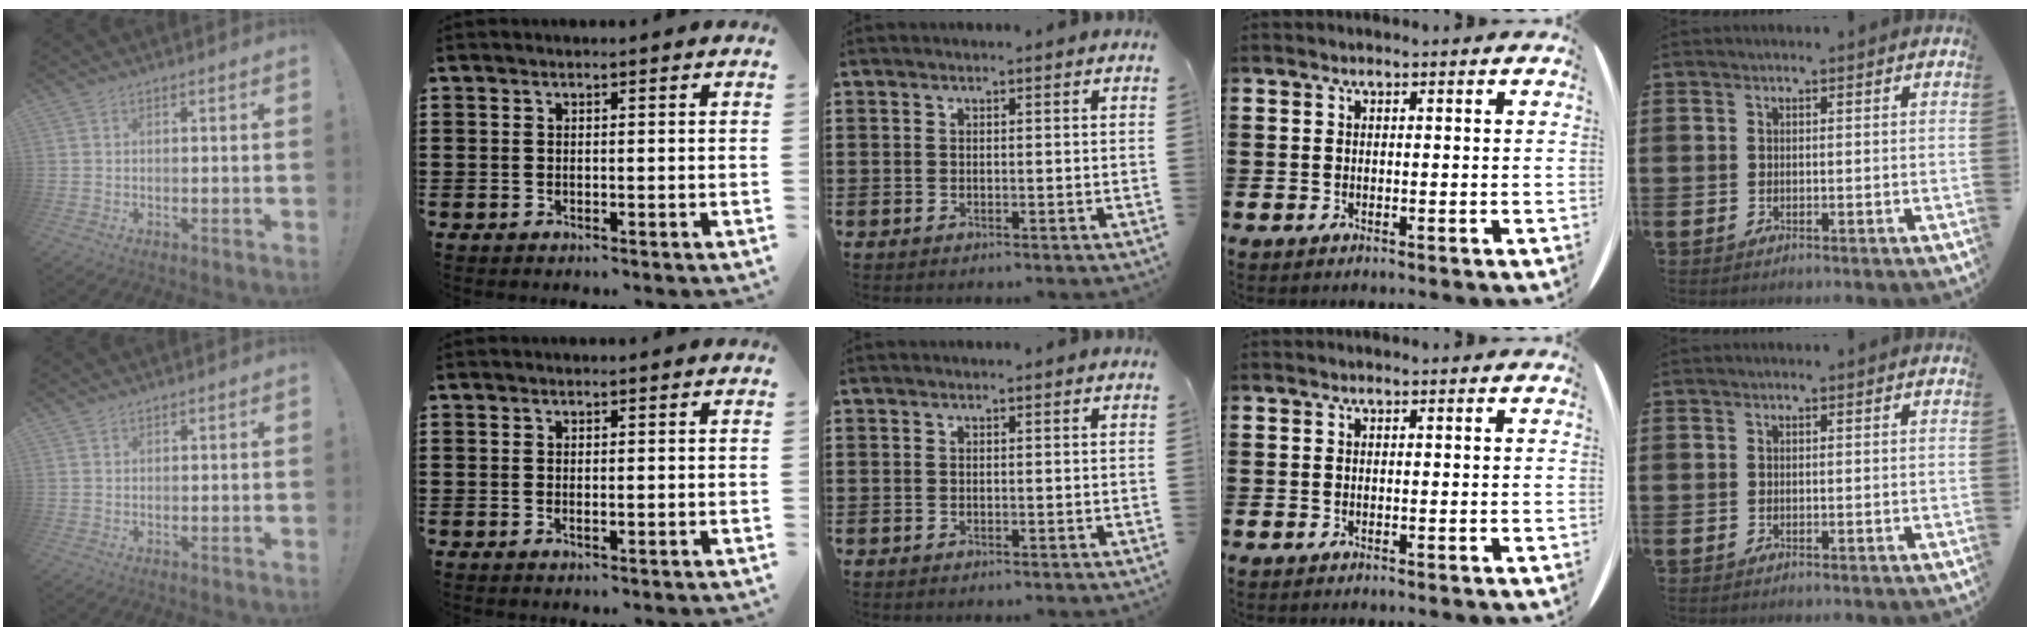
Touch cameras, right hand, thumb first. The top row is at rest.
{"thumb": {"total": 0.7, "force": [0.6, 0.3, 0.1], "torque": [-0.002, -0.001, 0.012]}, "index": {"total": 0.6, "force": [0.0, 0.3, 0.5], "torque": [-0.011, 0.001, 0.001]}}